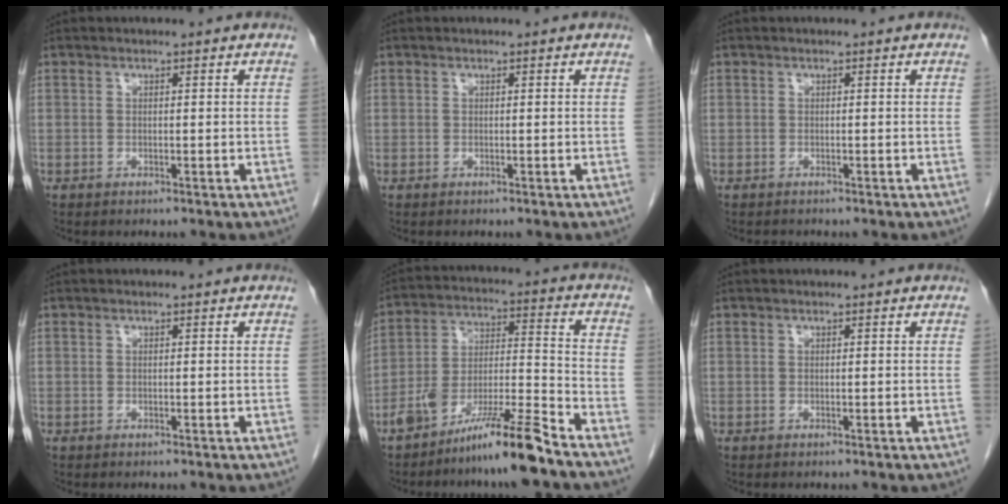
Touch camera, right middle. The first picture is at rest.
{"total": 0.0}
{"total": 0.5, "force": [-0.5, 0.2, -0.1], "torque": [-0.008, -0.003, -0.012]}
{"total": 0.0}
{"total": 12.2, "force": [-9.2, -0.3, 7.9], "torque": [-0.144, 0.000, -0.168]}
{"total": 0.0}